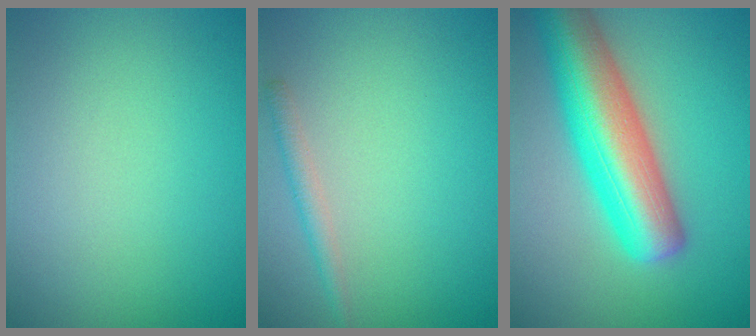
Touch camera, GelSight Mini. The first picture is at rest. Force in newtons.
{"total": 1.4, "press": 1.4, "slide": 0.1}
{"total": 9.1, "press": 9.1, "slide": 0.6}